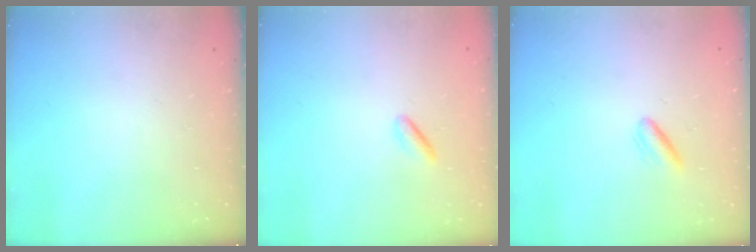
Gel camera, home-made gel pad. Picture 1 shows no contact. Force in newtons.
{"total": 1.2, "press": 0.9, "slide": 0.7}
{"total": 2.7, "press": 2.6, "slide": 0.9}